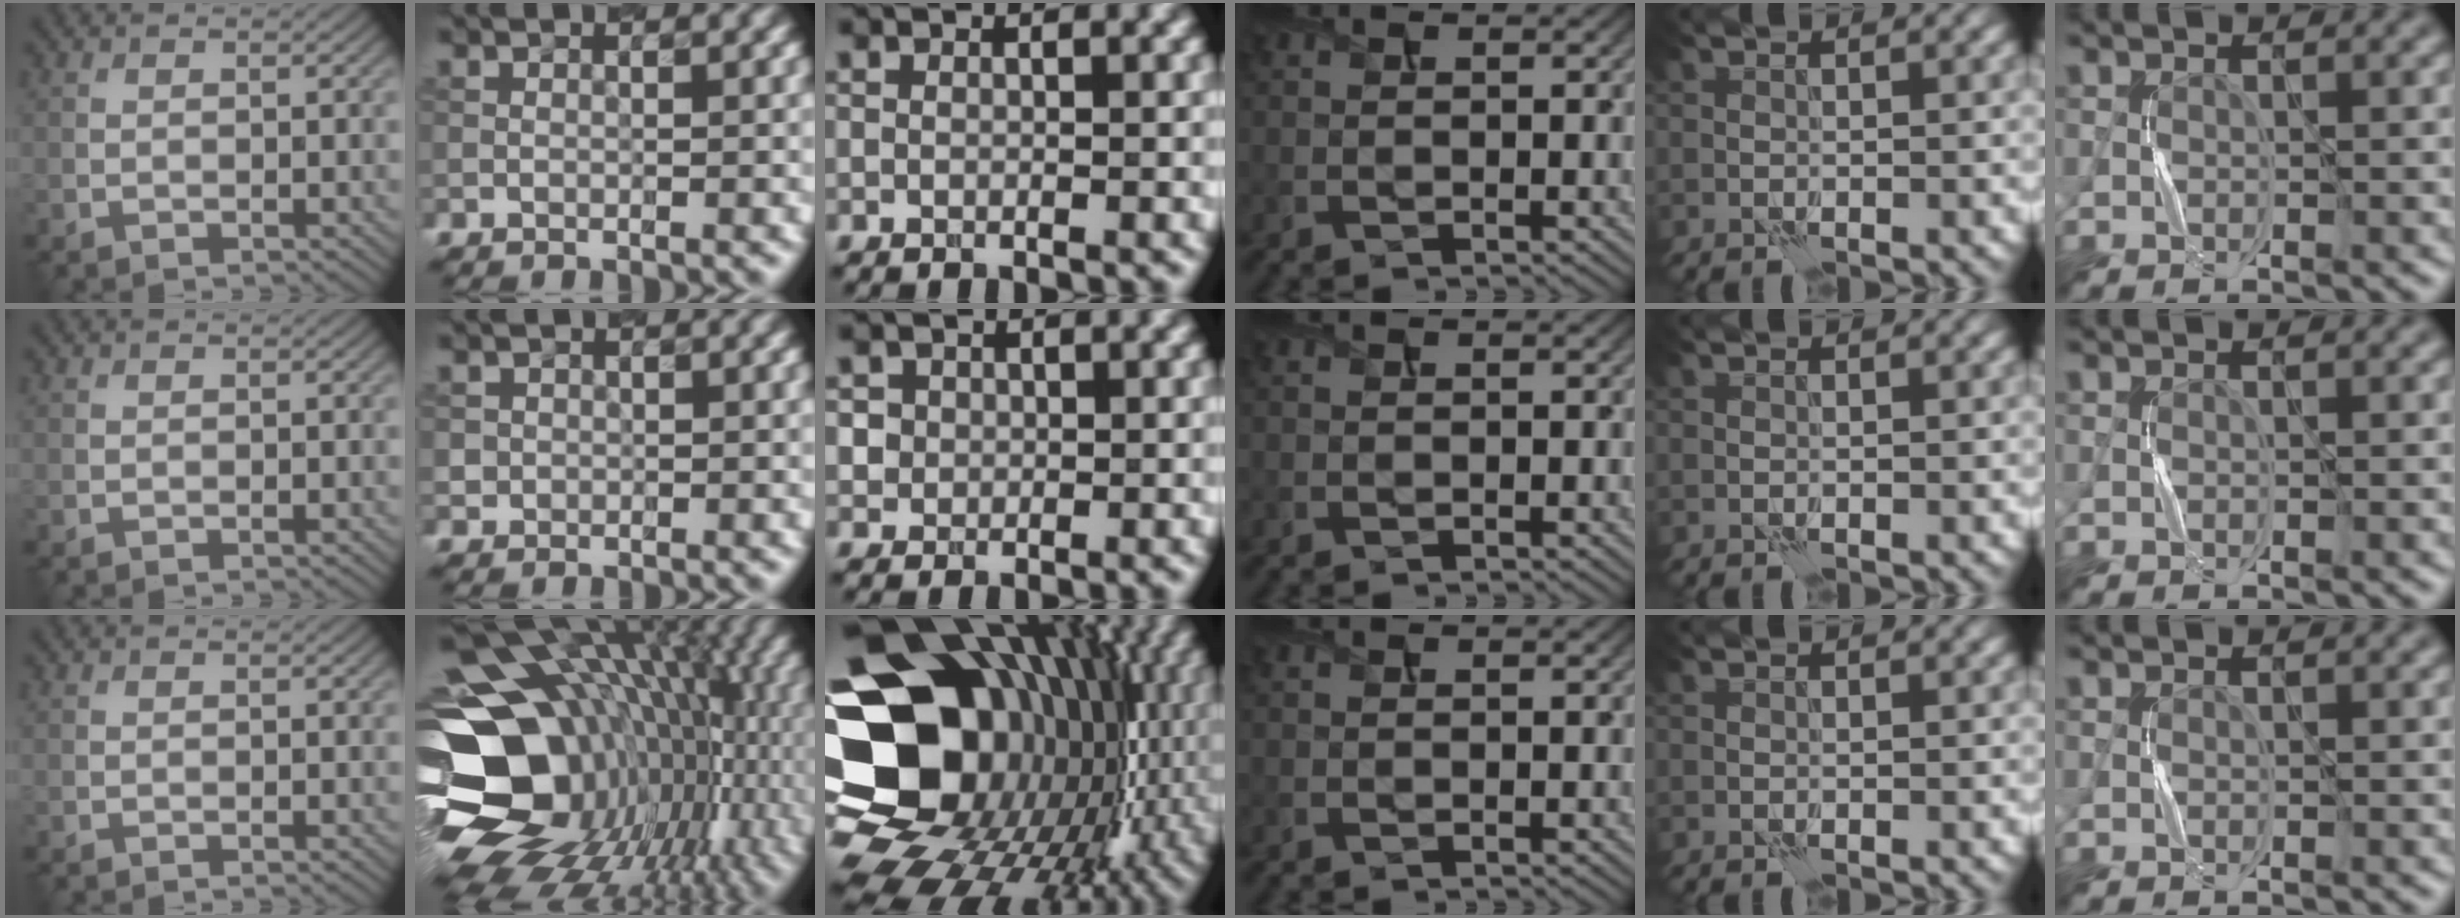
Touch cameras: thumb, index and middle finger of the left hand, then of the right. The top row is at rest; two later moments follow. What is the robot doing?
{"motion": "press", "object": "button"}